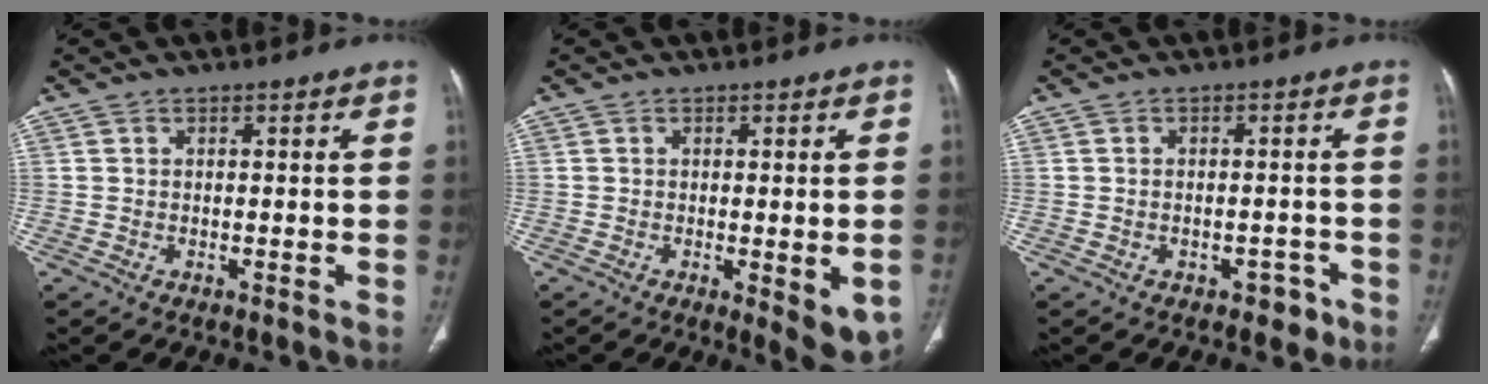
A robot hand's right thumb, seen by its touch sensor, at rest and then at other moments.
{"total": 7.4, "force": [-2.3, 2.5, 6.6], "torque": [-0.070, -0.016, -0.027]}
{"total": 3.0, "force": [-1.9, 1.9, 1.3], "torque": [-0.004, 0.020, -0.019]}